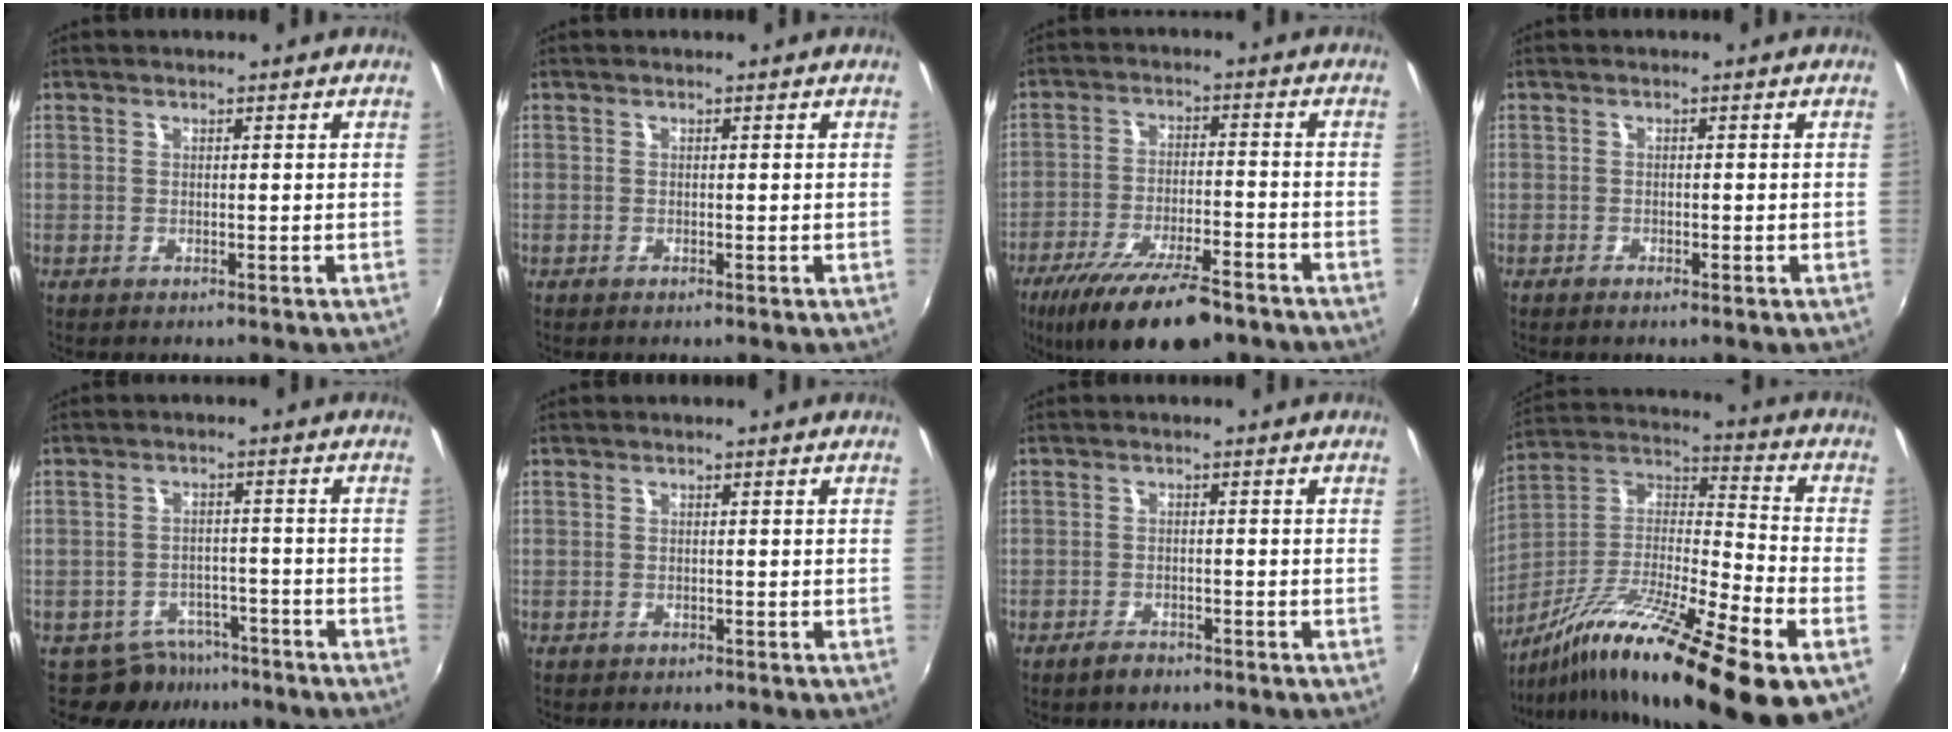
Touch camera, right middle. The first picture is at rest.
{"total": 0.0}
{"total": 16.5, "force": [-12.0, 4.7, 10.4], "torque": [-0.204, -0.032, -0.196]}
{"total": 1.3, "force": [-0.9, 0.3, 0.8], "torque": [-0.015, -0.002, -0.017]}
{"total": 6.1, "force": [-4.9, 3.6, 0.4], "torque": [-0.010, 0.015, -0.068]}
{"total": 0.6, "force": [-0.5, 0.3, 0.1], "torque": [-0.004, 0.000, -0.007]}
{"total": 2.6, "force": [-2.1, 1.0, 1.1], "torque": [-0.031, -0.001, -0.038]}
{"total": 26.4, "force": [-14.8, 4.4, 21.4], "torque": [-0.346, -0.028, -0.261]}